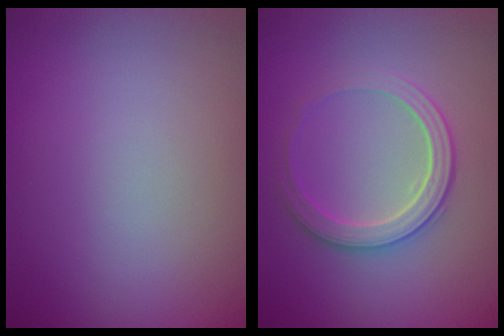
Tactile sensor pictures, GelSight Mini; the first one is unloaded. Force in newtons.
{"total": 2.8, "press": 2.8, "slide": 0.3}